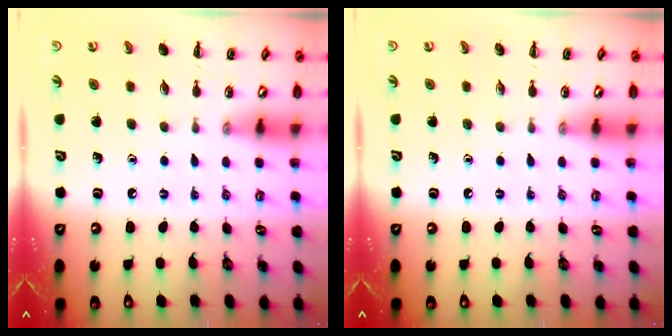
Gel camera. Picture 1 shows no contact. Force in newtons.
{"total": 0.0}